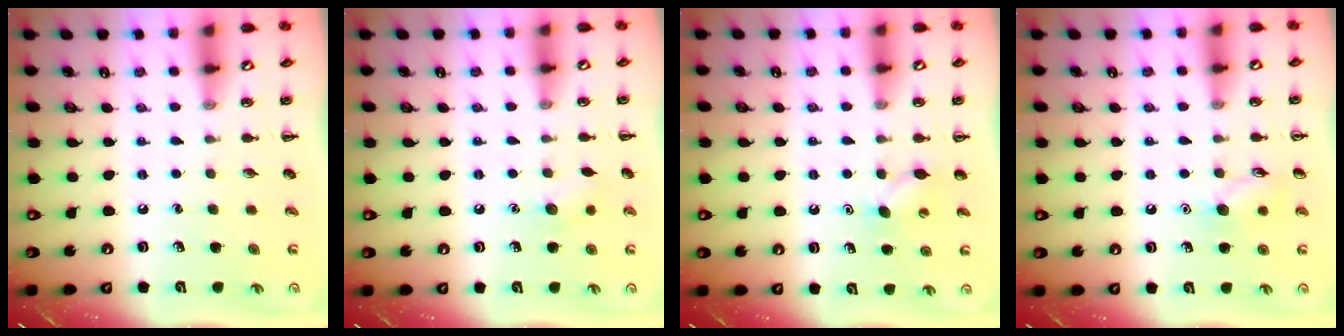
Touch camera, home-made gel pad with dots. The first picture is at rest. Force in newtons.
{"total": 6.0, "press": 5.8, "slide": 1.4}
{"total": 6.0, "press": 5.7, "slide": 1.7}
{"total": 7.7, "press": 7.7, "slide": 1.0}